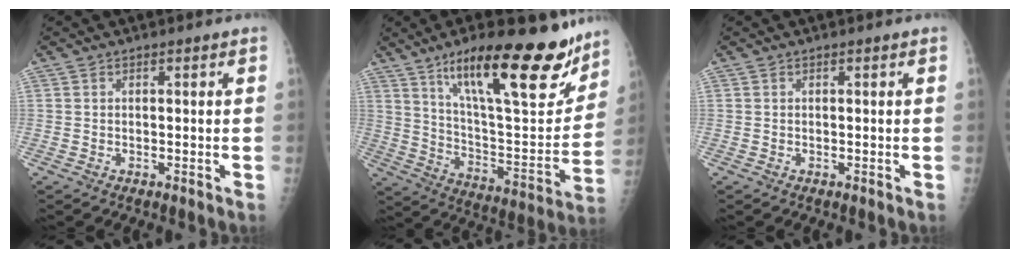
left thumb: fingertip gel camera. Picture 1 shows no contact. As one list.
[{"total": 26.2, "force": [16.8, 7.6, 18.5], "torque": [-0.241, -0.069, 0.272]}, {"total": 0.0}]